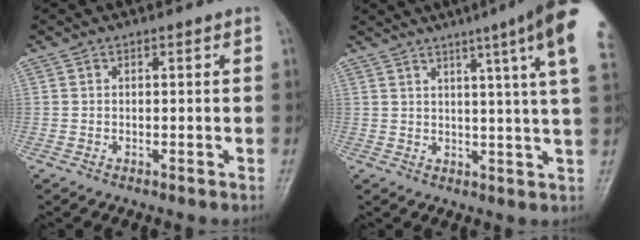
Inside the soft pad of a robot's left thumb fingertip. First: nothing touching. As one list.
[{"total": 15.3, "force": [8.5, -0.3, 12.7], "torque": [-0.162, -0.034, 0.087]}]